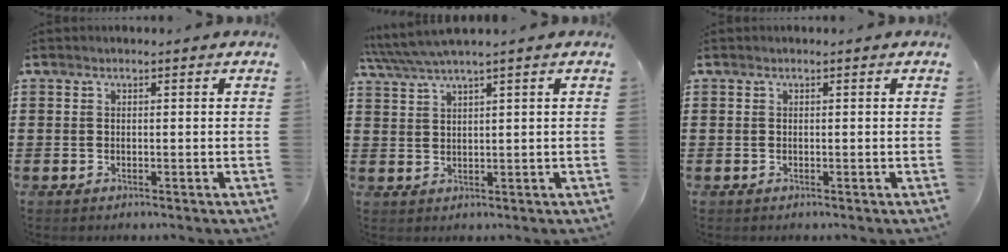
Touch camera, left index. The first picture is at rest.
{"total": 2.9, "force": [2.3, -0.2, 1.8], "torque": [-0.044, -0.003, 0.040]}
{"total": 0.0}